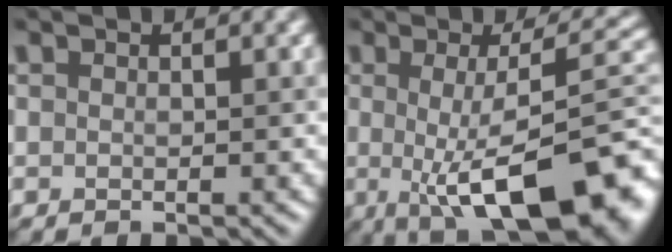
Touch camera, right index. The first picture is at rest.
{"total": 12.2, "force": [-1.6, 3.9, 11.4], "torque": [-0.143, -0.004, -0.019]}